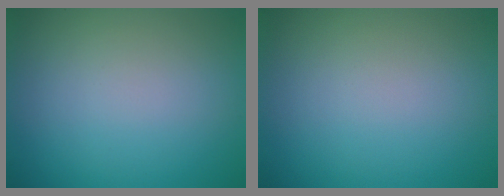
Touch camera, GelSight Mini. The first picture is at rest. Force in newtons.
{"total": 0.0}